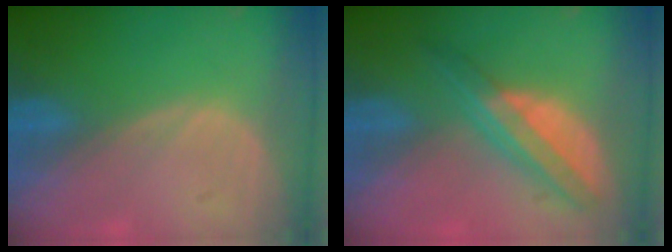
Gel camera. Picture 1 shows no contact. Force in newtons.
{"total": 7.4, "press": 6.2, "slide": 3.9}